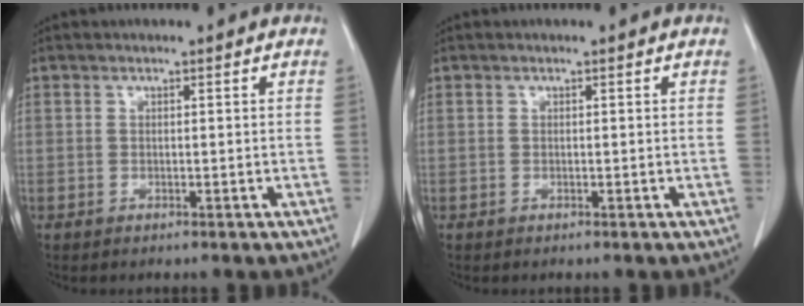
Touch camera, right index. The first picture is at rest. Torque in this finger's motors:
{"motor_torque": [-0.01, 0.01, 0.00, 0.00]}